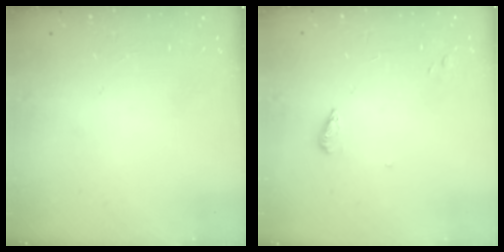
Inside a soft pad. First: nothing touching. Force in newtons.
{"total": 3.9, "press": 3.9, "slide": 0.5}